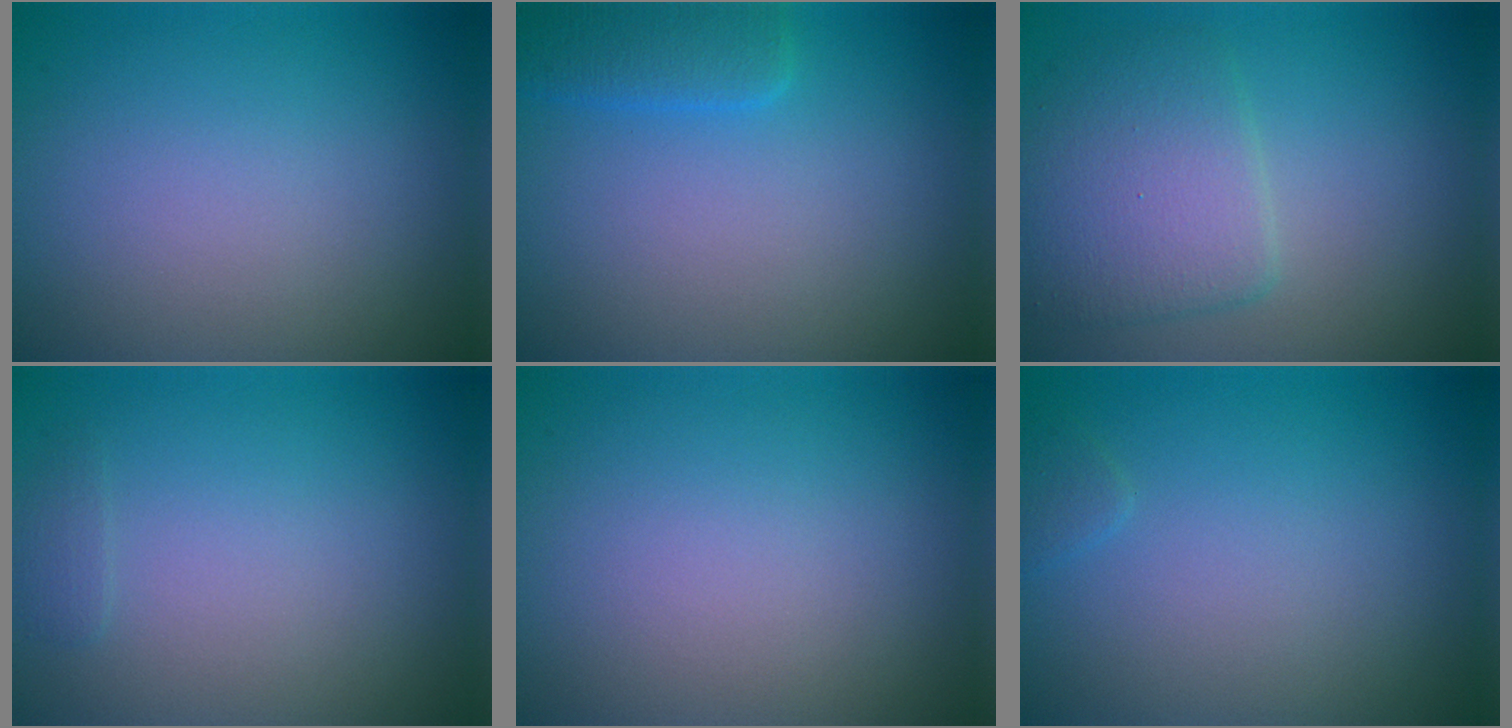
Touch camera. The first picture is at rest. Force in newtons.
{"total": 2.5, "press": 2.5, "slide": 0.3}
{"total": 4.8, "press": 4.8, "slide": 0.1}
{"total": 0.7, "press": 0.7, "slide": 0.1}
{"total": 0.0}
{"total": 0.7, "press": 0.7, "slide": 0.0}